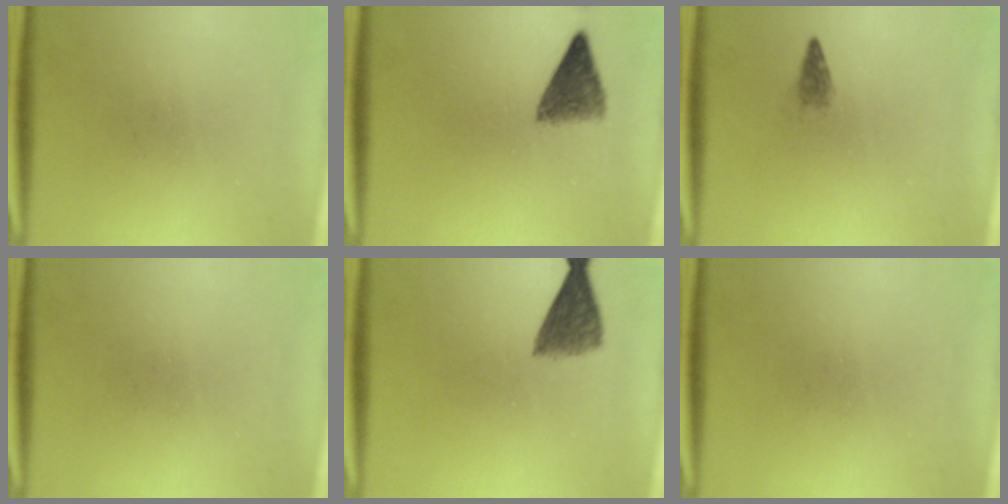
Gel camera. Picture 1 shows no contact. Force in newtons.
{"total": 4.9}
{"total": 1.3}
{"total": 0.0}
{"total": 5.1}
{"total": 0.0}